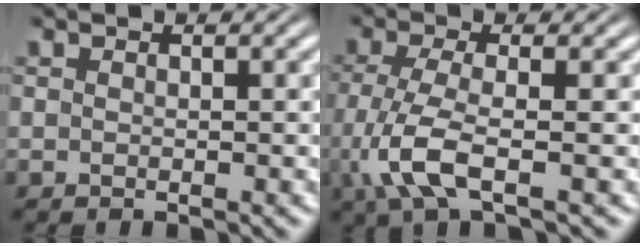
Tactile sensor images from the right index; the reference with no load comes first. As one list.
[{"total": 5.0, "force": [-1.6, 1.9, 4.3], "torque": [-0.116, -0.025, -0.013]}]